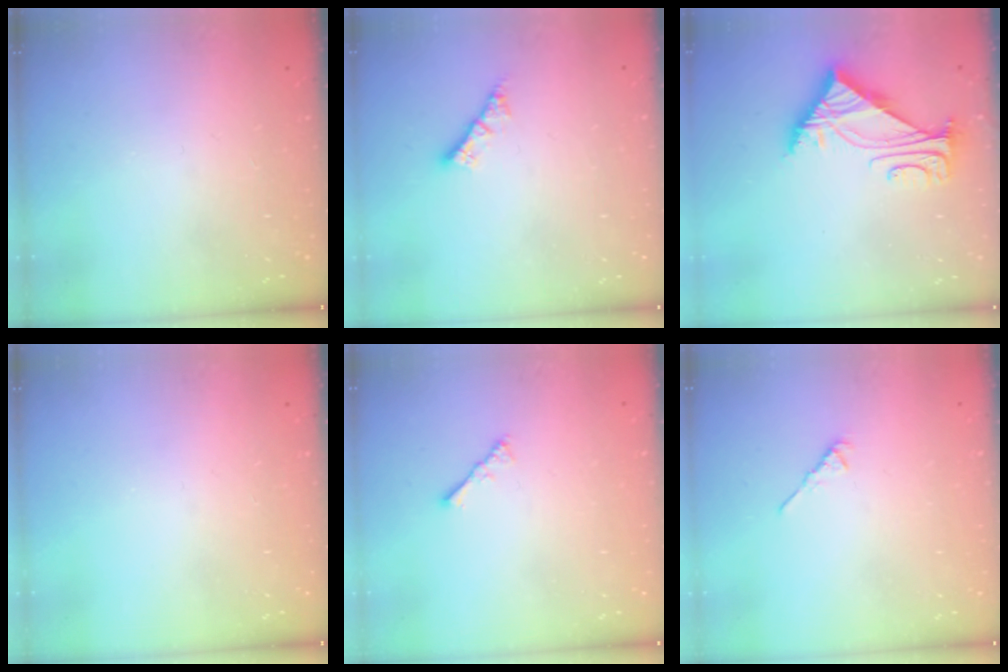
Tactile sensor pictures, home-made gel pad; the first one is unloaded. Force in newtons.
{"total": 3.6, "press": 3.6, "slide": 0.1}
{"total": 6.1, "press": 6.1, "slide": 0.0}
{"total": 0.0}
{"total": 2.2, "press": 2.1, "slide": 0.5}
{"total": 3.1, "press": 3.0, "slide": 0.8}